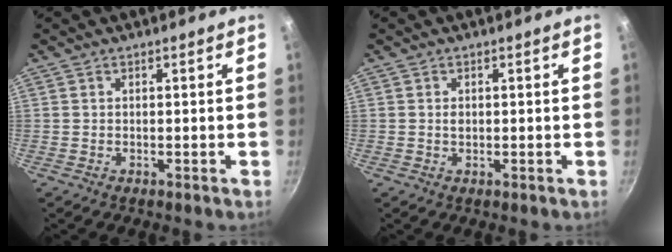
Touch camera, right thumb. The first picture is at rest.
{"total": 1.0, "force": [0.0, 0.8, 0.6], "torque": [-0.009, 0.001, 0.001]}